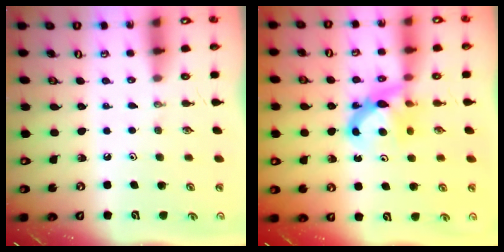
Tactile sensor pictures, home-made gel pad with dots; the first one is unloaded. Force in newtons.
{"total": 7.2, "press": 7.2, "slide": 0.6}